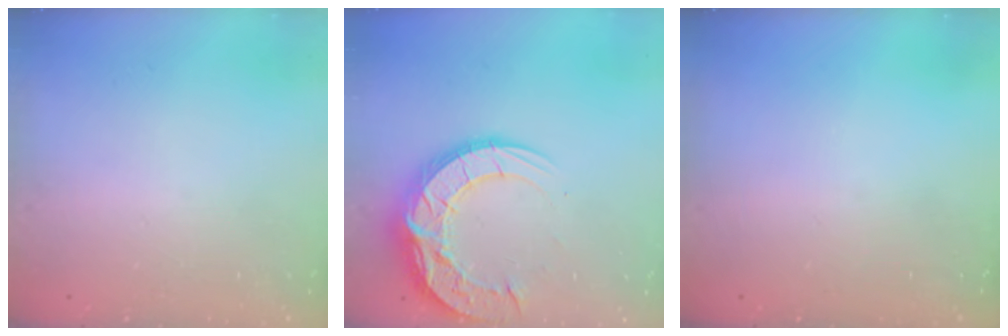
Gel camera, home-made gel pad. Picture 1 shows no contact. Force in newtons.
{"total": 17.9, "press": 17.8, "slide": 1.3}
{"total": 0.0}